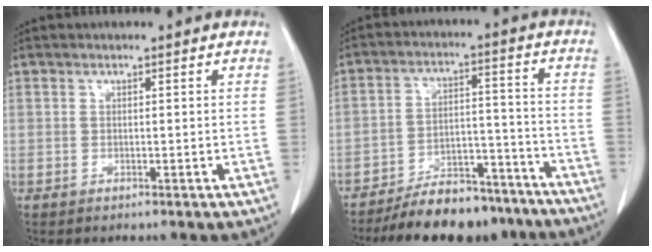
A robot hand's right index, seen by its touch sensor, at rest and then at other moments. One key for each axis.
{"total": 14.0, "fx": -12.2, "fy": 5.1, "fz": 4.7, "tx": -0.050, "ty": 0.036, "tz": -0.180}